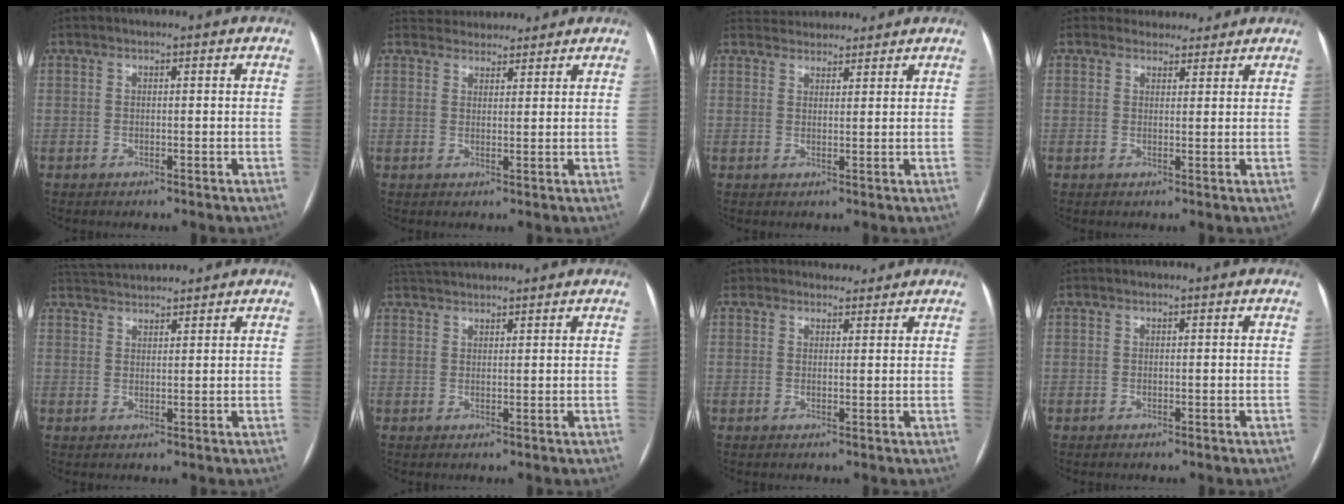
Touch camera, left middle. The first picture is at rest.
{"total": 5.9, "force": [5.6, 1.9, 0.5], "torque": [-0.002, 0.022, 0.078]}
{"total": 6.0, "force": [5.7, 1.8, 0.6], "torque": [-0.007, 0.029, 0.082]}
{"total": 4.7, "force": [4.3, 1.9, -0.1], "torque": [0.009, 0.009, 0.052]}
{"total": 6.2, "force": [6.1, 0.4, 1.2], "torque": [-0.029, 0.032, 0.104]}
{"total": 5.8, "force": [5.6, 0.7, 1.5], "torque": [-0.029, 0.040, 0.094]}
{"total": 2.7, "force": [2.4, 1.2, -0.4], "torque": [0.009, 0.005, 0.029]}
{"total": 0.0}